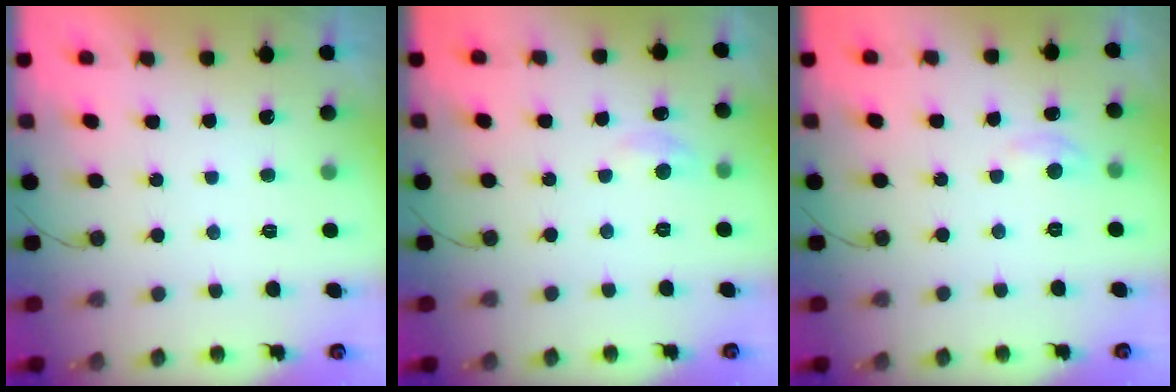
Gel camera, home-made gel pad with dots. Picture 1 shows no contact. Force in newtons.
{"total": 3.6, "press": 3.6, "slide": 0.5}
{"total": 2.8, "press": 2.8, "slide": 0.4}